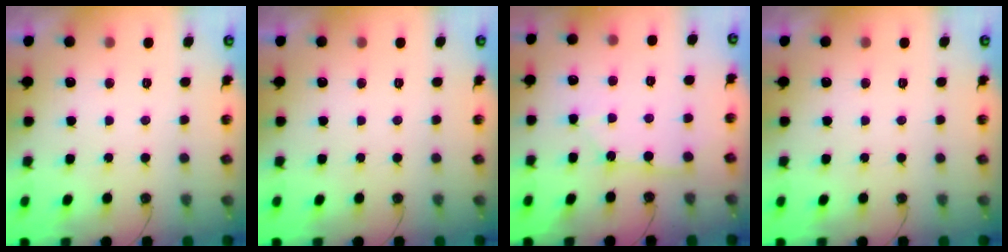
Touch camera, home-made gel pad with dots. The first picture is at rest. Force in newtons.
{"total": 0.0}
{"total": 2.6, "press": 2.6, "slide": 0.2}
{"total": 0.0}